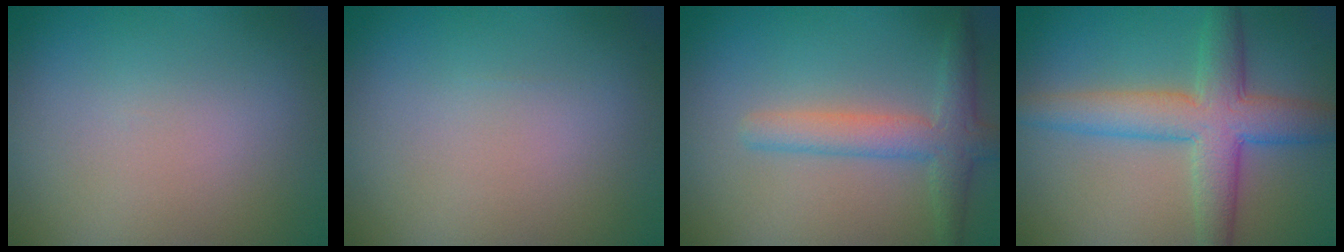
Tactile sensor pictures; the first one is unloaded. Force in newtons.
{"total": 0.0}
{"total": 3.4, "press": 3.4, "slide": 0.2}
{"total": 6.1, "press": 6.1, "slide": 0.1}